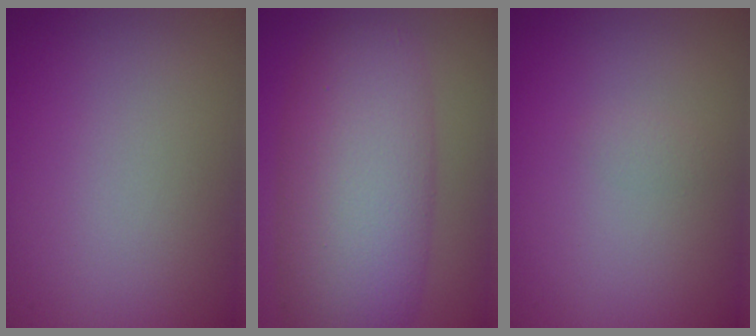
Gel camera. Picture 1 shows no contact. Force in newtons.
{"total": 10.1, "press": 10.1, "slide": 0.3}
{"total": 0.5, "press": 0.5, "slide": 0.0}